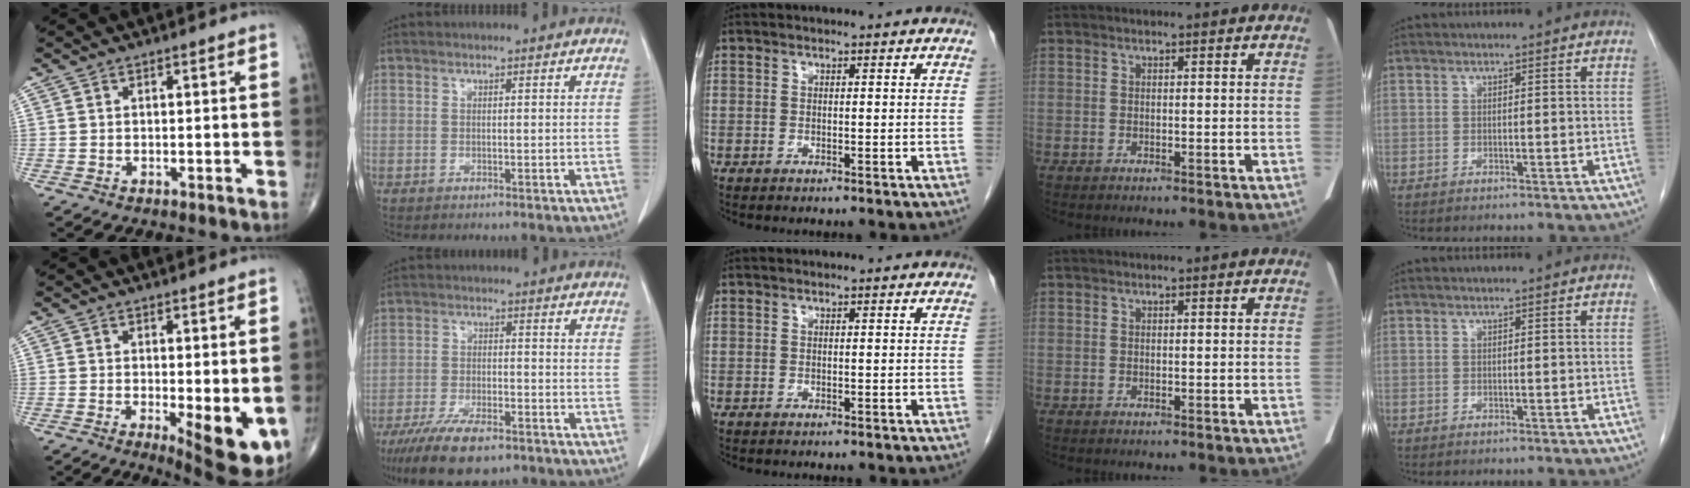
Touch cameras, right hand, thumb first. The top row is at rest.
{"thumb": {"total": 9.4, "force": [-2.1, 2.9, 8.7], "torque": [-0.108, -0.022, -0.022]}, "index": {"total": 10.9, "force": [-7.7, 3.6, 6.8], "torque": [-0.118, -0.015, -0.130]}}